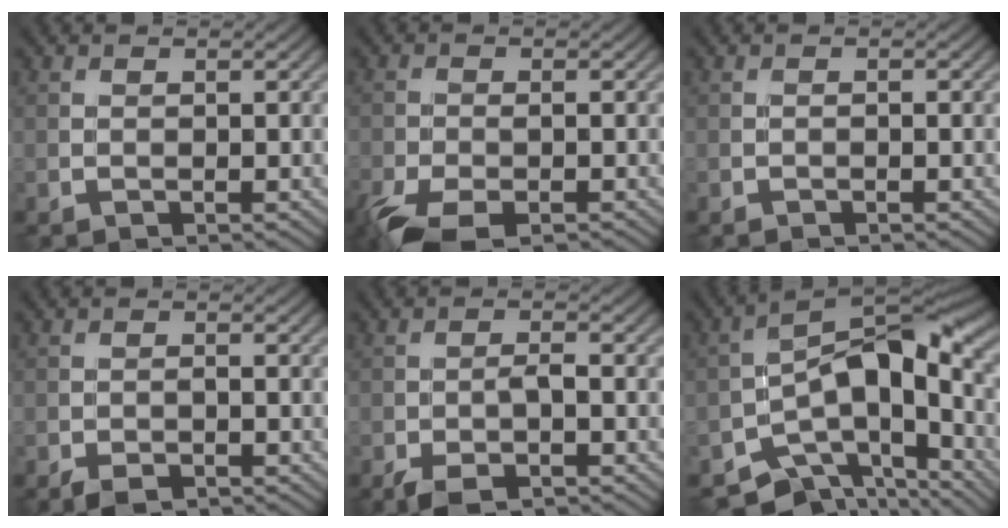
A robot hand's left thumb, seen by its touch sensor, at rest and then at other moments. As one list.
[{"total": 6.9, "force": [-4.4, 2.7, 4.5], "torque": [-0.092, -0.020, -0.085]}, {"total": 0.5, "force": [-0.5, 0.1, 0.3], "torque": [-0.004, -0.001, -0.008]}, {"total": 2.4, "force": [-1.6, 0.9, 1.5], "torque": [-0.027, -0.003, -0.032]}, {"total": 4.2, "force": [-2.2, 1.5, 3.2], "torque": [-0.060, -0.002, -0.045]}, {"total": 12.9, "force": [-6.2, 6.4, 9.3], "torque": [-0.146, -0.018, -0.108]}]